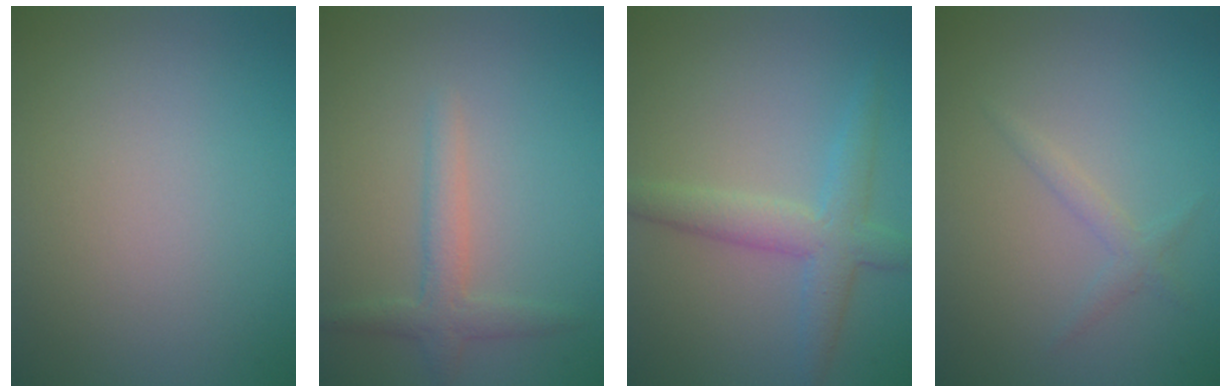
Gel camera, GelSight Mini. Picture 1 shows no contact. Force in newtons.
{"total": 2.4, "press": 2.4, "slide": 0.1}
{"total": 3.8, "press": 3.8, "slide": 0.2}
{"total": 1.3, "press": 1.3, "slide": 0.0}